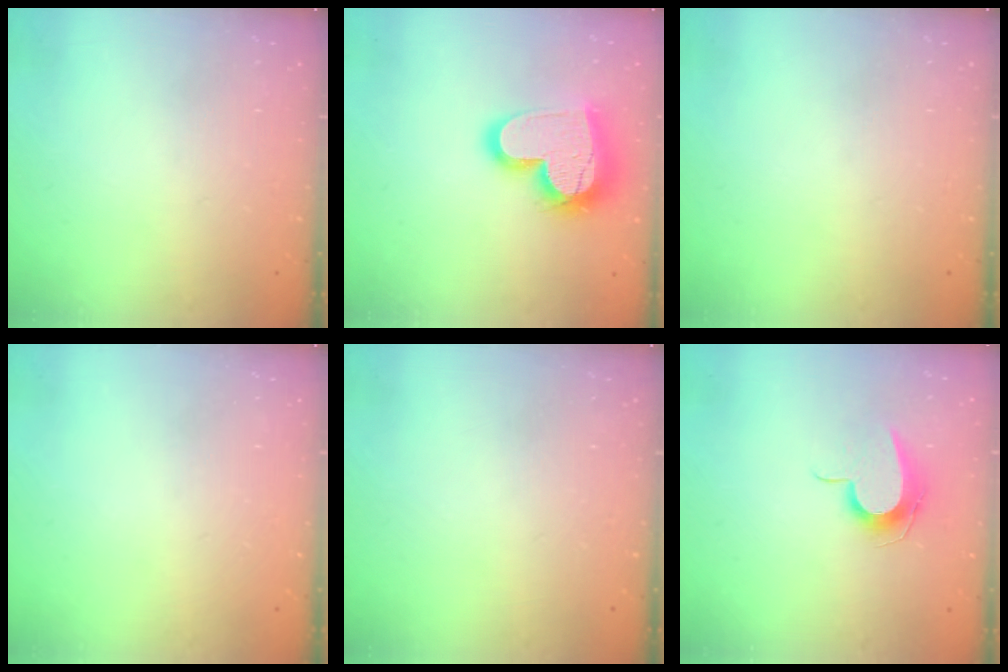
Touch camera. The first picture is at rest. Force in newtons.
{"total": 18.7, "press": 18.6, "slide": 1.4}
{"total": 0.0}
{"total": 0.0}
{"total": 0.0}
{"total": 8.4, "press": 8.3, "slide": 0.7}